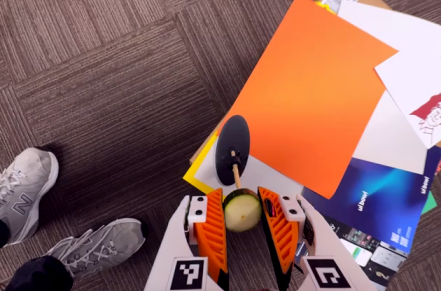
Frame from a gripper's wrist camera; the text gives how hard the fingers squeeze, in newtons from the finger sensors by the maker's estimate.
{"total": 10.5, "left": 11.4, "right": 9.7}